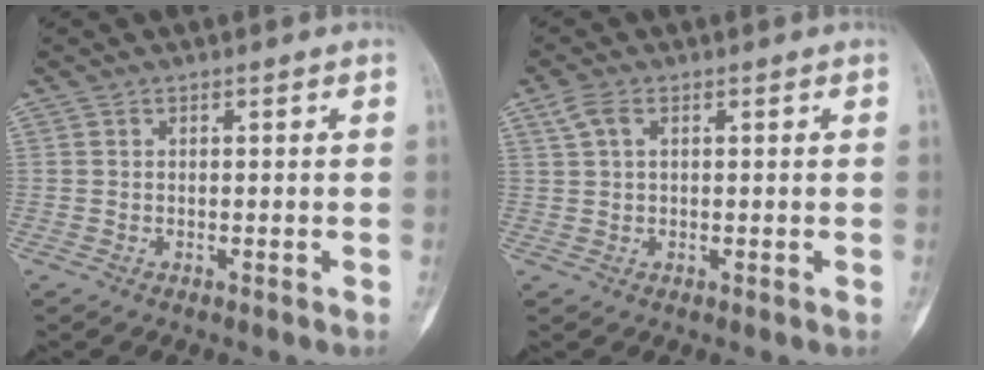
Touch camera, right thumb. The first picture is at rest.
{"total": 3.1, "force": [1.3, 1.6, 2.3], "torque": [-0.055, 0.012, 0.031]}